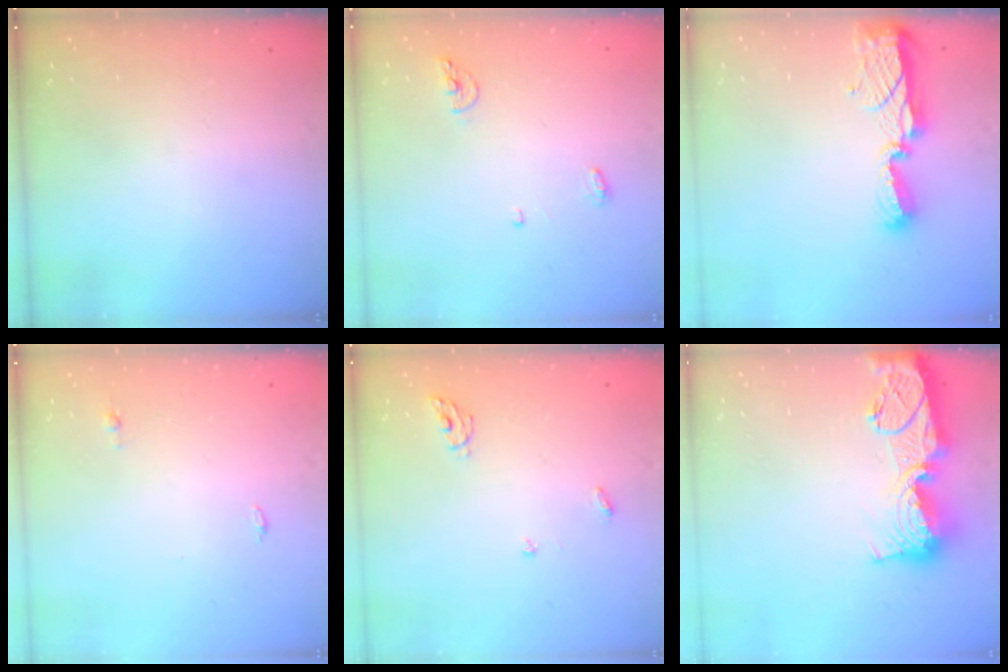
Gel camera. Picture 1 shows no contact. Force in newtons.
{"total": 5.2, "press": 5.0, "slide": 1.2}
{"total": 8.3, "press": 8.3, "slide": 0.8}
{"total": 3.7, "press": 3.3, "slide": 1.7}
{"total": 4.9, "press": 4.9, "slide": 0.4}
{"total": 18.5, "press": 18.4, "slide": 1.7}